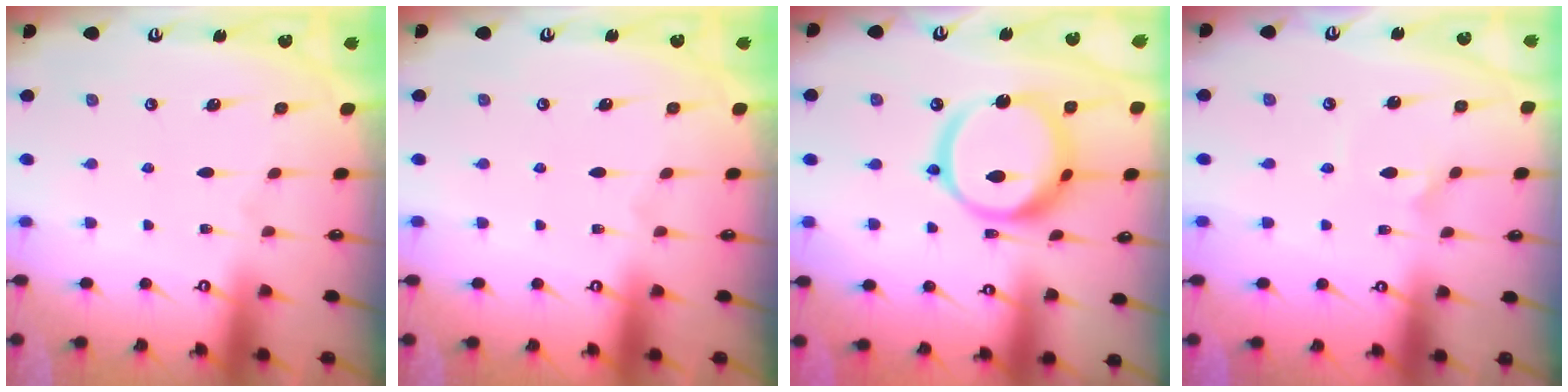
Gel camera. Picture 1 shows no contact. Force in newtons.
{"total": 0.0}
{"total": 17.4, "press": 17.3, "slide": 1.8}
{"total": 2.1, "press": 2.1, "slide": 0.1}